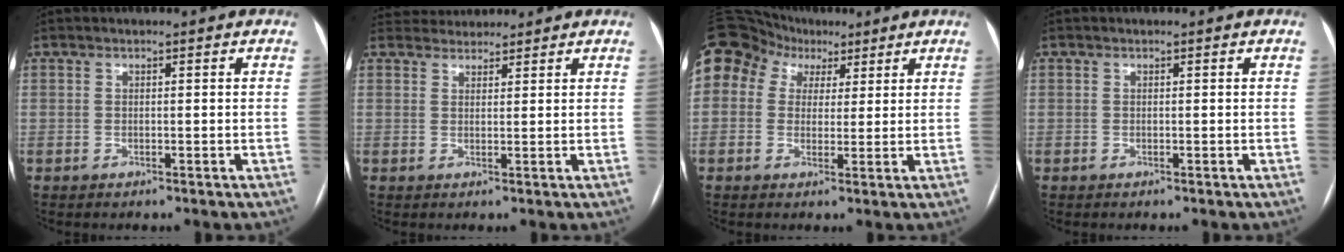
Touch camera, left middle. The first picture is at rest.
{"total": 3.7, "force": [3.5, 1.0, -0.2], "torque": [0.004, 0.026, 0.060]}
{"total": 19.7, "force": [9.2, 15.4, 8.1], "torque": [-0.253, 0.102, 0.175]}
{"total": 0.0}